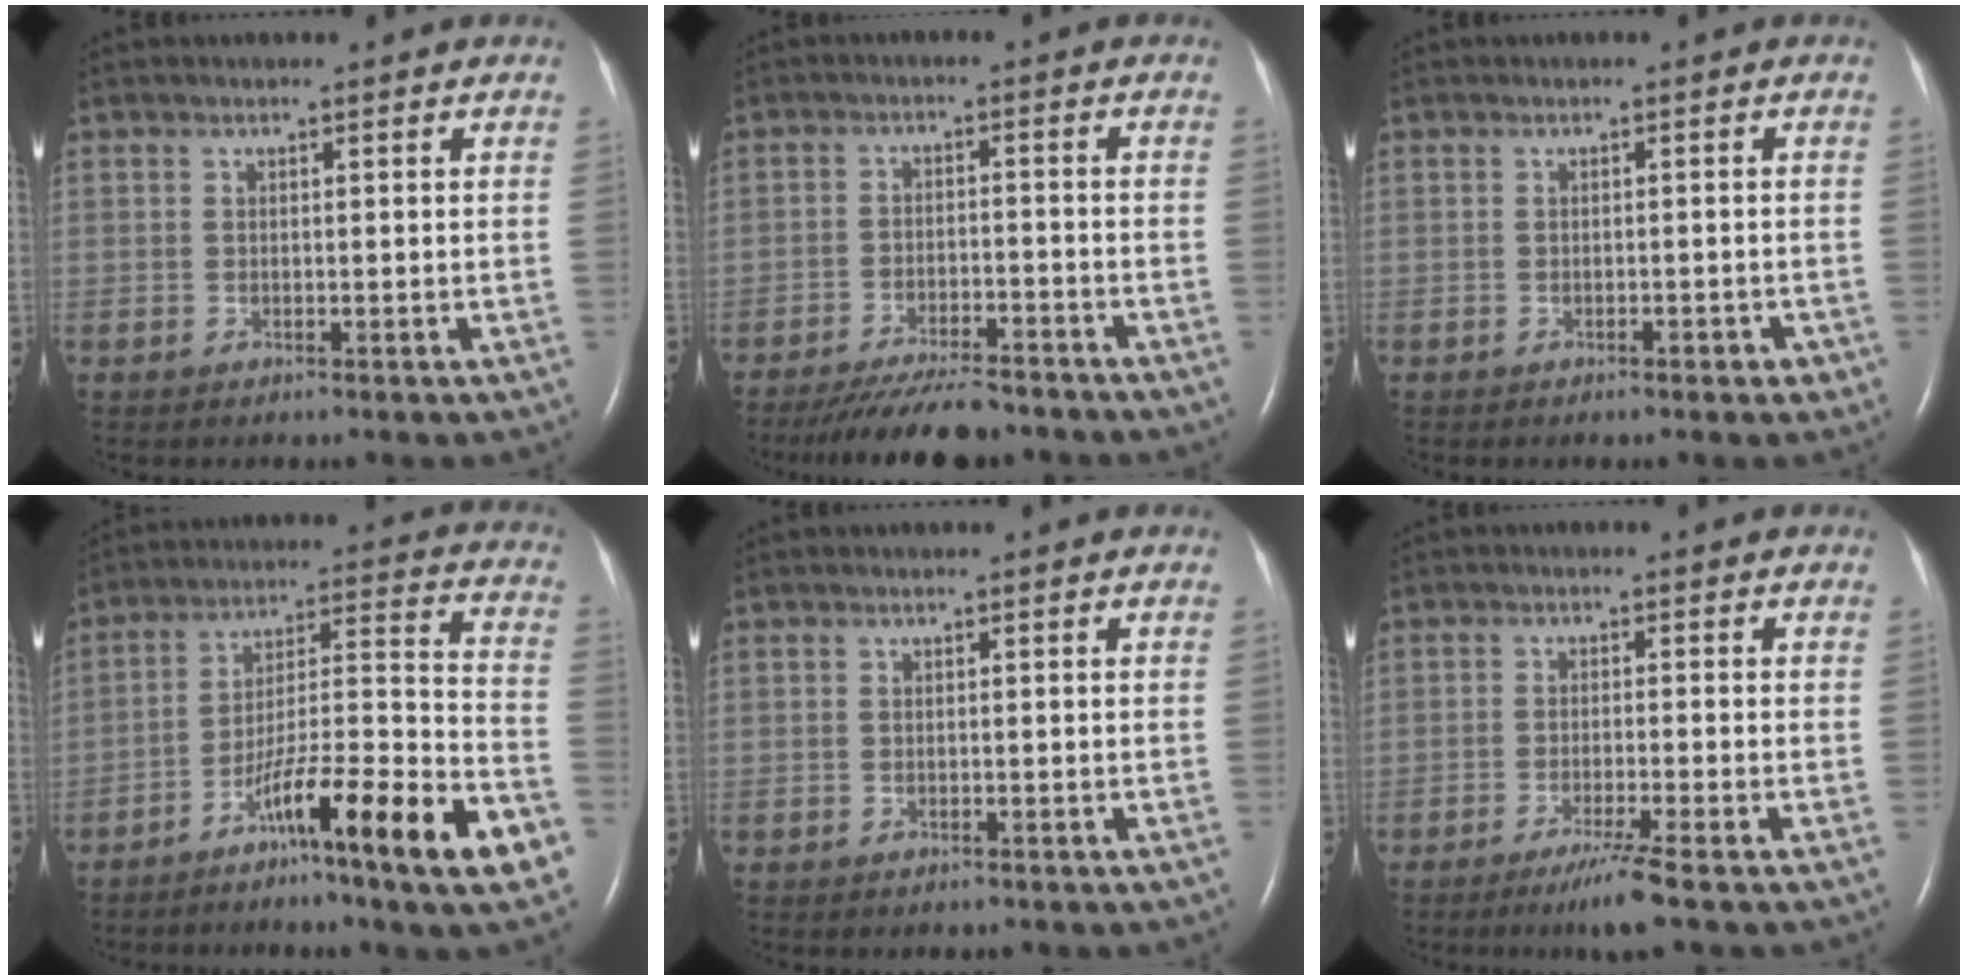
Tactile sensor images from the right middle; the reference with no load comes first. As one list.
[{"total": 10.5, "force": [-9.5, 1.7, 4.3], "torque": [-0.067, -0.014, -0.146]}, {"total": 1.5, "force": [-0.9, 0.6, 1.0], "torque": [-0.014, 0.002, -0.009]}, {"total": 17.6, "force": [-9.8, 0.1, 14.6], "torque": [-0.214, -0.008, -0.158]}, {"total": 0.0}, {"total": 4.5, "force": [-3.1, -1.0, 3.1], "torque": [-0.061, -0.014, -0.059]}]